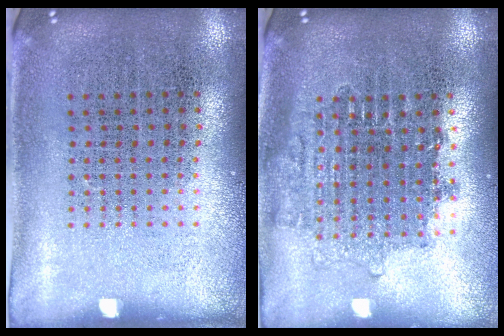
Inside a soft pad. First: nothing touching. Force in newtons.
{"total": 1.6, "press": 1.3, "slide": 0.9}